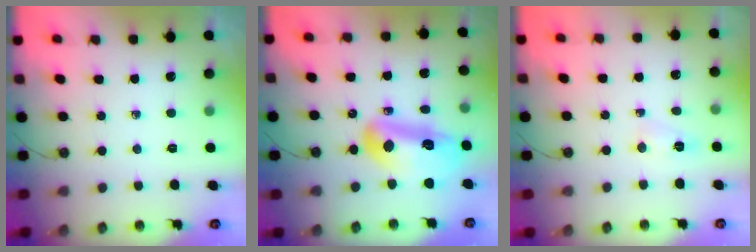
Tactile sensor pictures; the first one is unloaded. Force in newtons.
{"total": 14.9, "press": 14.8, "slide": 1.7}
{"total": 4.3, "press": 3.6, "slide": 2.5}